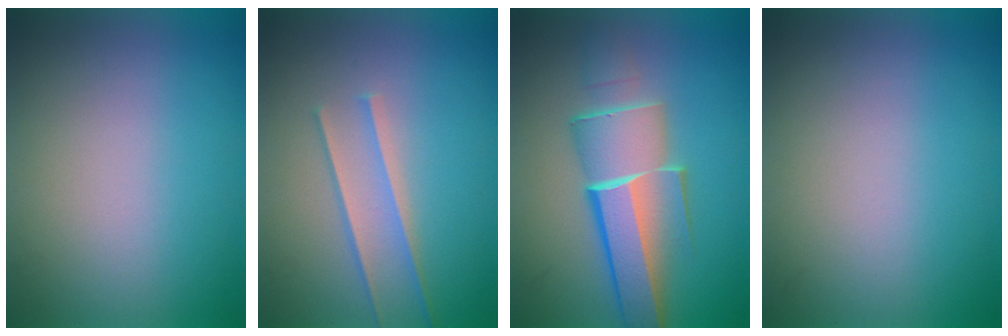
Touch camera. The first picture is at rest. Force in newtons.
{"total": 1.5}
{"total": 6.0}
{"total": 0.0}